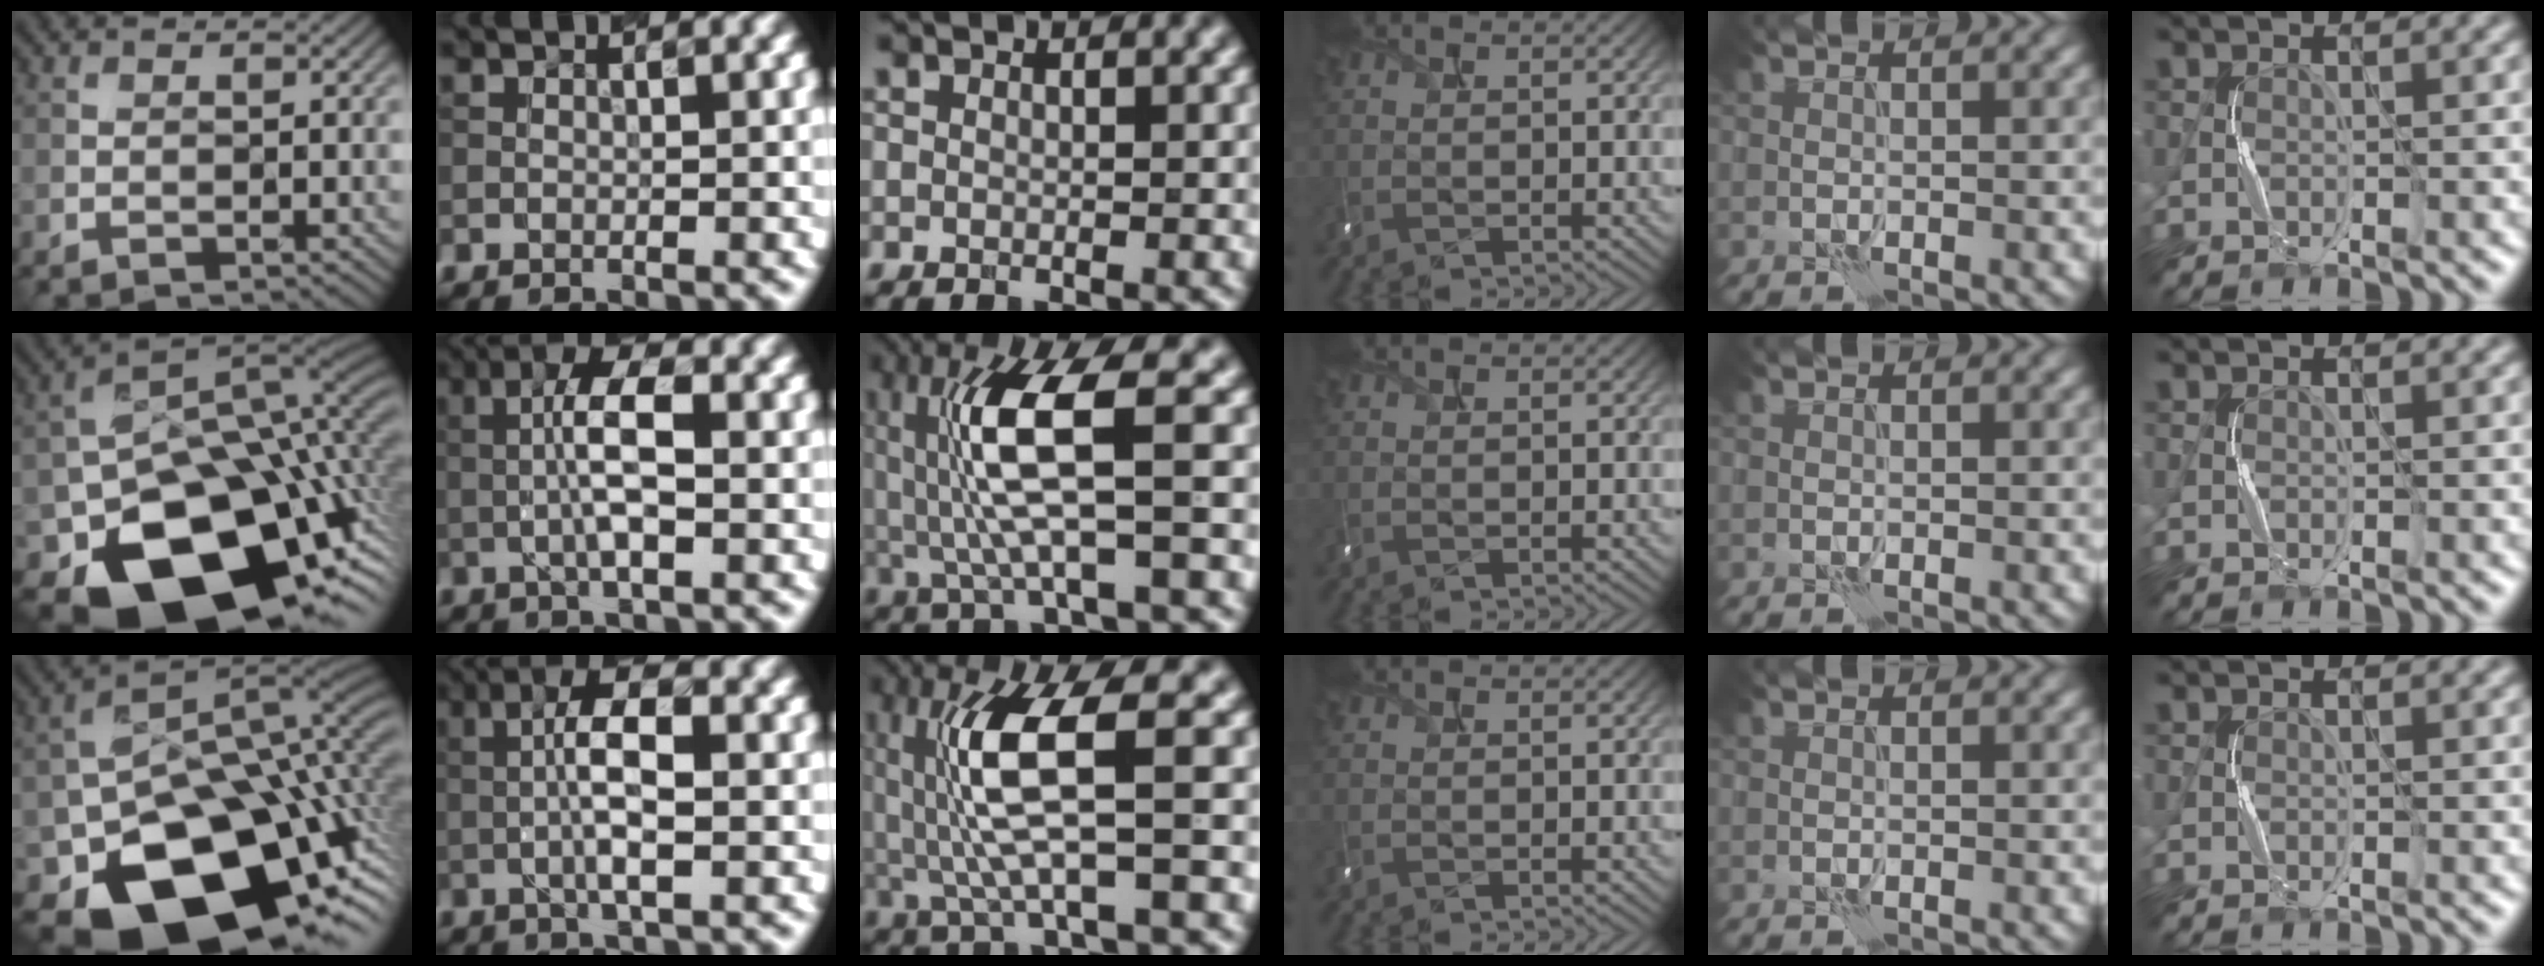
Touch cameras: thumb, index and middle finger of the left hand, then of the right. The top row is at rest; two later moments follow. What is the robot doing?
{"motion": "shake", "object": "tambourine"}